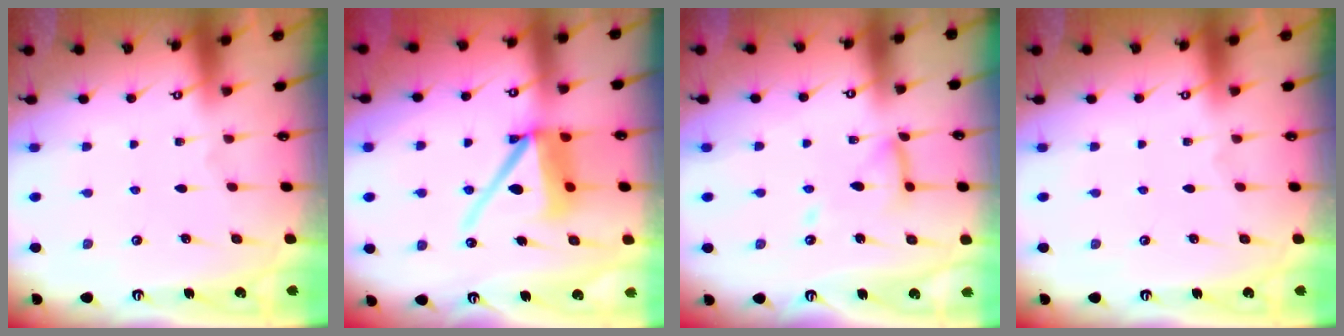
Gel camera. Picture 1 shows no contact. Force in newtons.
{"total": 13.7, "press": 13.6, "slide": 1.6}
{"total": 11.2, "press": 11.2, "slide": 1.1}
{"total": 0.0}